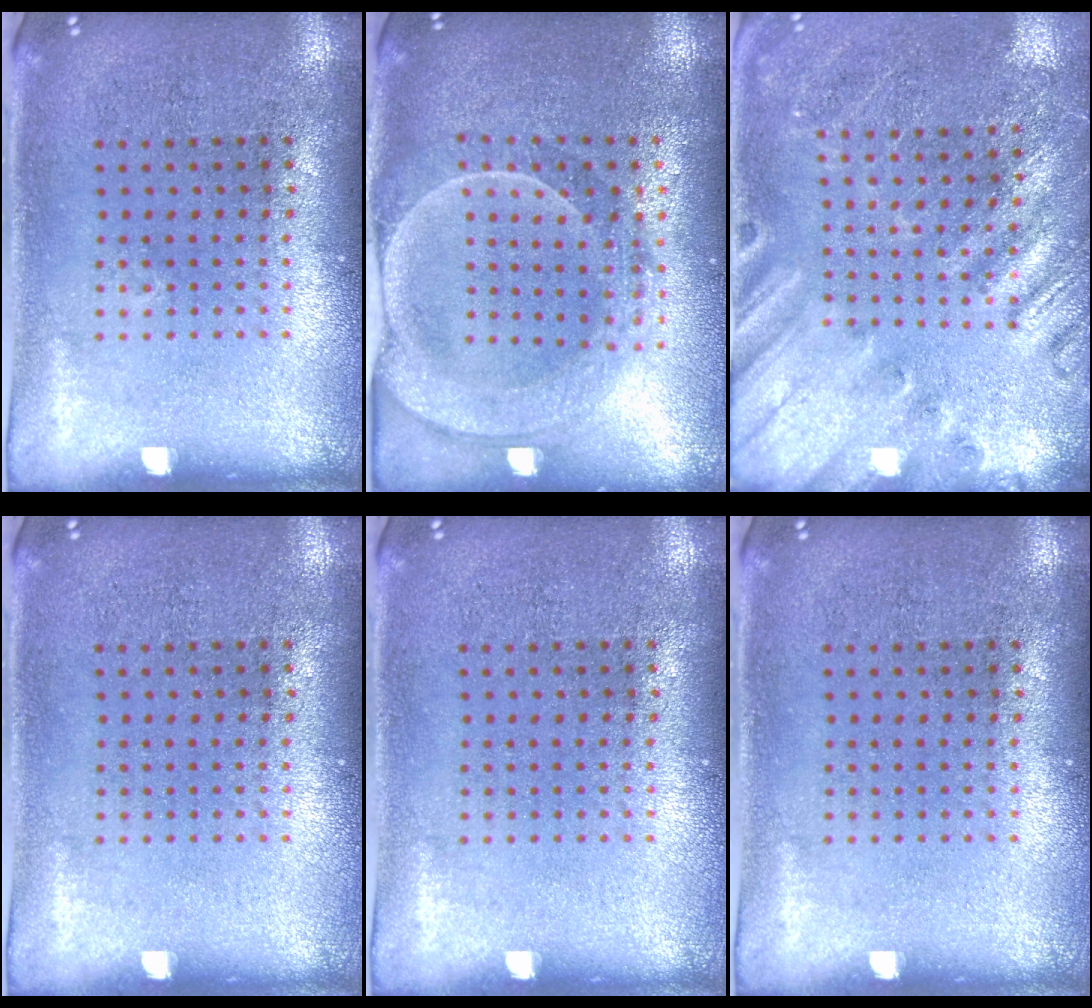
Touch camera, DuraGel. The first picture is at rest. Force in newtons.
{"total": 2.2, "press": 2.1, "slide": 0.9}
{"total": 2.3, "press": 2.2, "slide": 0.6}
{"total": 0.0}
{"total": 0.0}
{"total": 0.0}